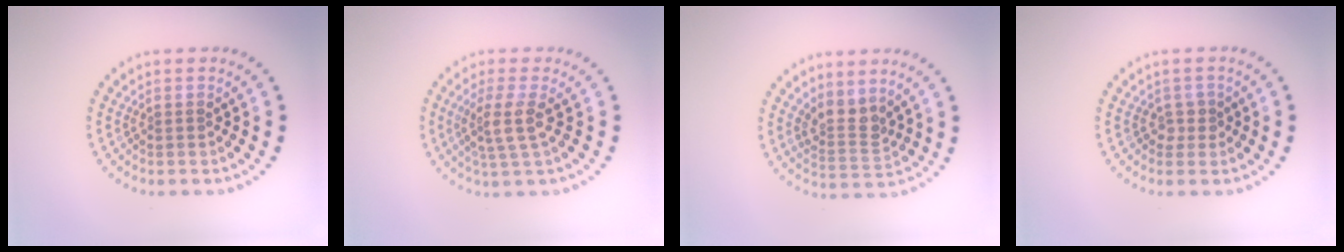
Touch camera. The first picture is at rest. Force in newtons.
{"total": 3.0, "press": 2.4, "slide": 1.8}
{"total": 2.6, "press": 2.0, "slide": 1.8}
{"total": 1.3, "press": 1.0, "slide": 0.8}